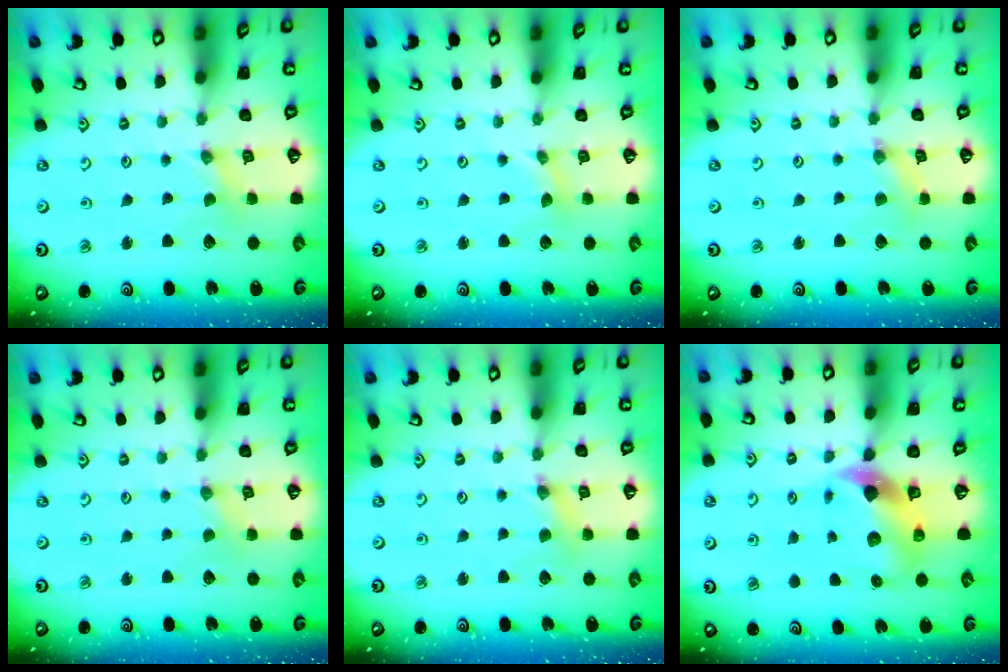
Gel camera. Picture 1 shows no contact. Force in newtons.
{"total": 0.9, "press": 0.9, "slide": 0.2}
{"total": 2.5, "press": 2.5, "slide": 0.3}
{"total": 0.0}
{"total": 2.7, "press": 2.7, "slide": 0.2}
{"total": 8.4, "press": 8.3, "slide": 1.3}